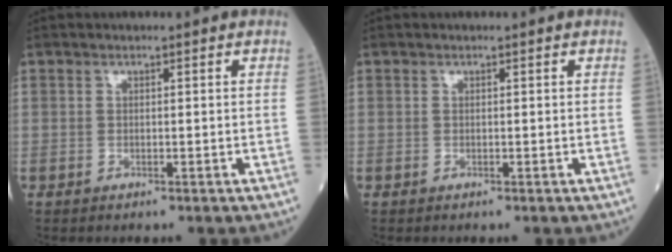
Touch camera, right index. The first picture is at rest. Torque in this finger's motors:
{"motor_torque": [0.00, 0.00, 0.00, -0.01]}